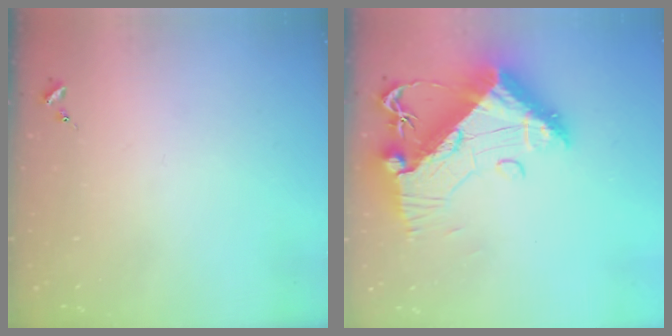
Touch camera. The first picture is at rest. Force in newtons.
{"total": 19.4, "press": 19.3, "slide": 2.1}